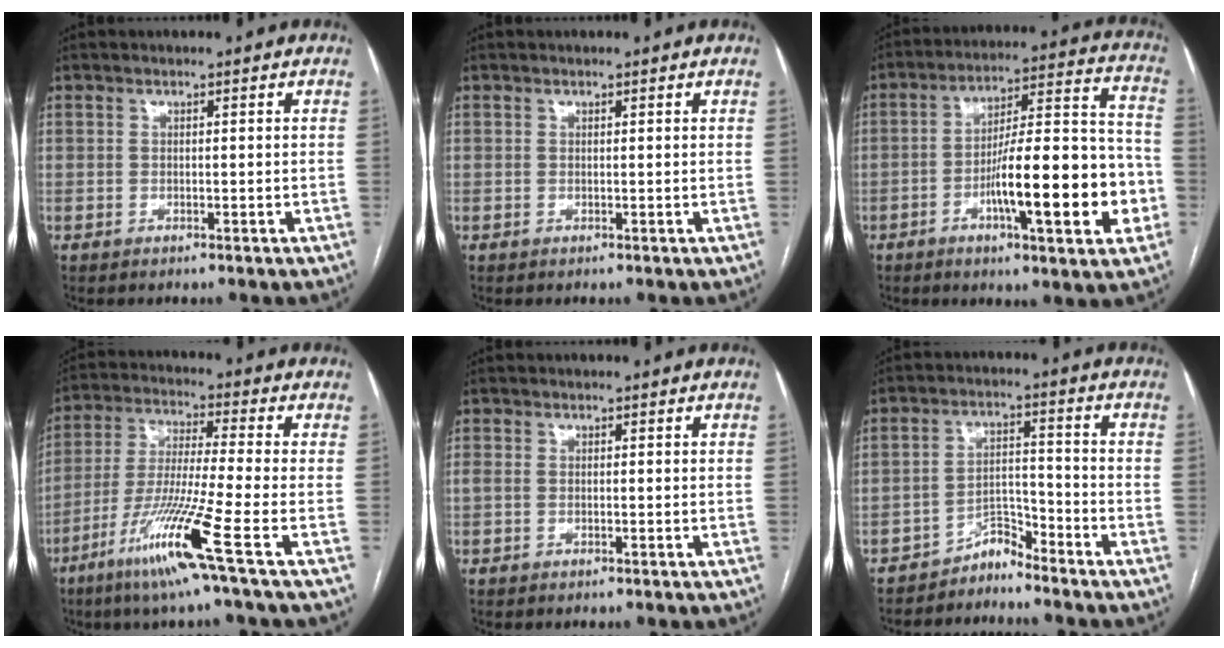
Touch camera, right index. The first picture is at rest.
{"total": 0.0}
{"total": 19.1, "force": [-5.6, 3.3, 18.0], "torque": [-0.260, 0.017, -0.080]}
{"total": 13.5, "force": [-6.8, -1.9, 11.5], "torque": [-0.231, -0.037, -0.133]}
{"total": 1.1, "force": [-0.2, 0.6, 0.9], "torque": [-0.028, 0.007, 0.000]}
{"total": 3.9, "force": [-3.8, 0.8, 0.1], "torque": [0.011, 0.008, -0.067]}